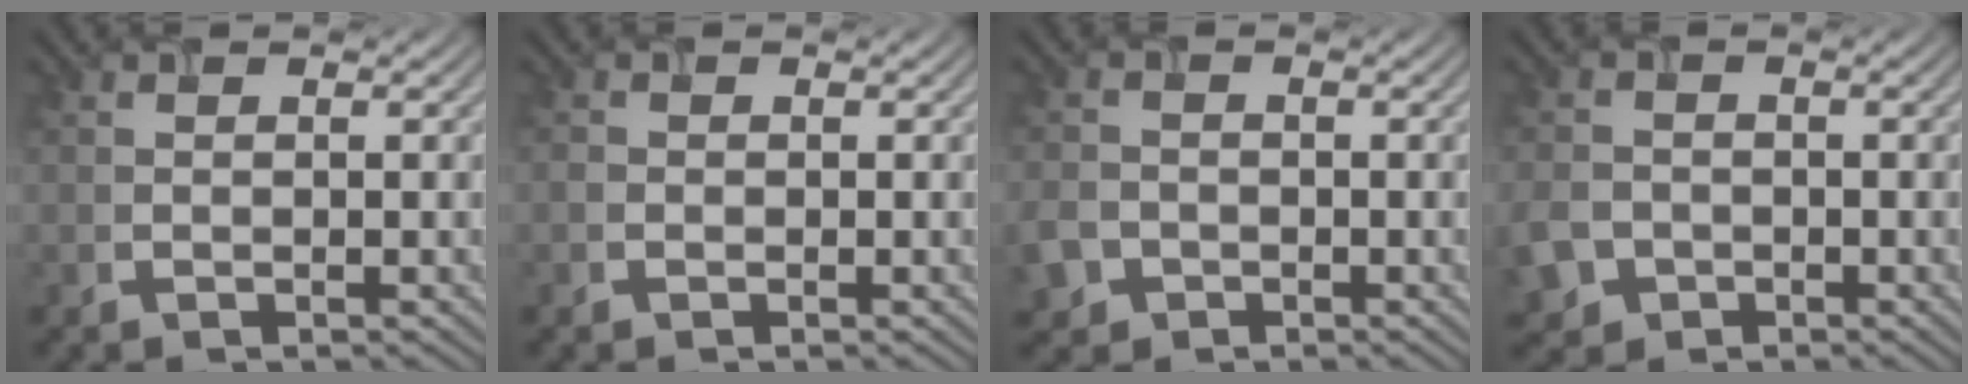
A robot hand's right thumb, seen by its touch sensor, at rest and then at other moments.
{"total": 0.7, "force": [-0.3, 0.6, 0.2], "torque": [-0.006, -0.003, -0.008]}
{"total": 3.5, "force": [-1.6, 2.8, 1.4], "torque": [-0.043, -0.008, -0.037]}
{"total": 4.4, "force": [-1.8, 3.6, 1.9], "torque": [-0.059, -0.011, -0.042]}